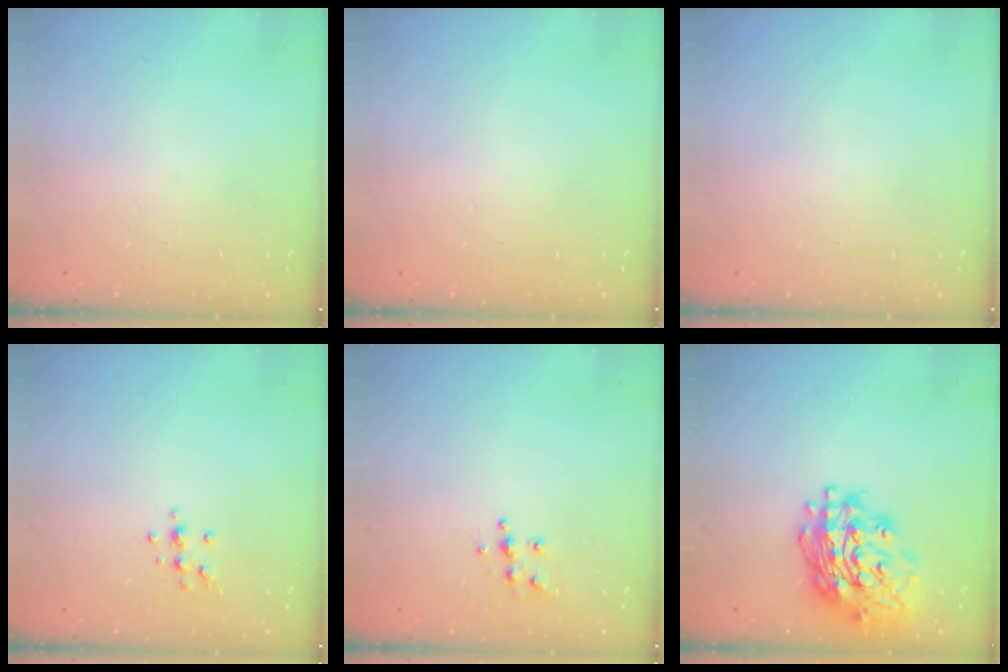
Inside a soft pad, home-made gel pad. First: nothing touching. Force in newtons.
{"total": 0.0}
{"total": 0.0}
{"total": 6.8, "press": 6.8, "slide": 0.6}
{"total": 6.4, "press": 6.4, "slide": 0.6}
{"total": 20.7, "press": 20.6, "slide": 1.9}